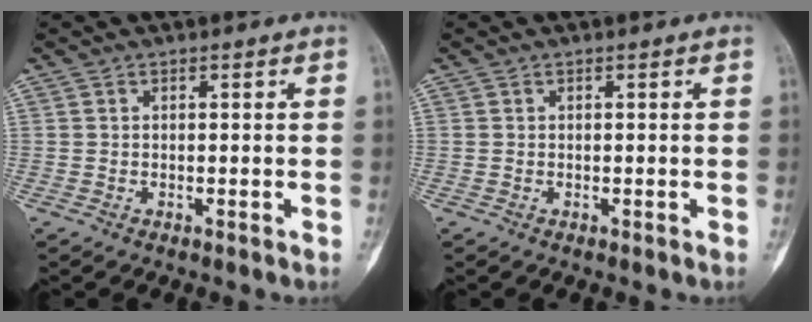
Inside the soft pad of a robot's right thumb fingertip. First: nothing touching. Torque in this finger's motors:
{"motor_torque": [-0.25, -0.01, -0.08, 0.06, -0.06]}